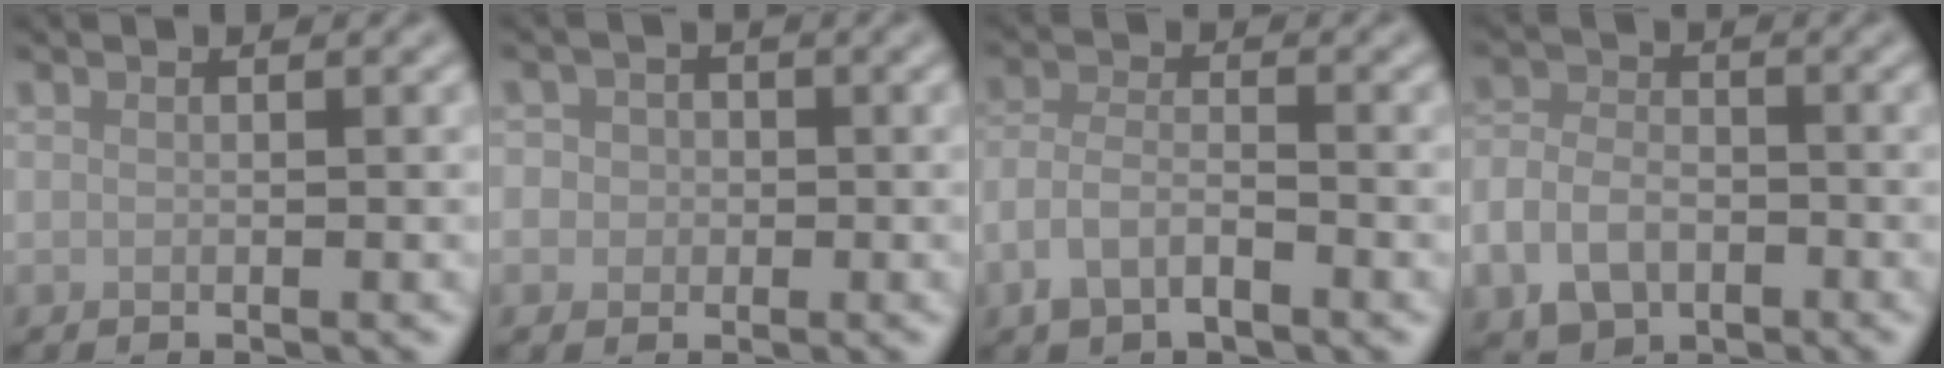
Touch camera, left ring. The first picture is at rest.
{"total": 4.0, "force": [0.1, 3.7, 1.4], "torque": [0.002, 0.026, -0.026]}
{"total": 3.4, "force": [-2.0, 1.6, 2.3], "torque": [-0.044, 0.005, -0.046]}
{"total": 5.5, "force": [-2.4, 3.9, 3.0], "torque": [-0.061, -0.007, -0.050]}